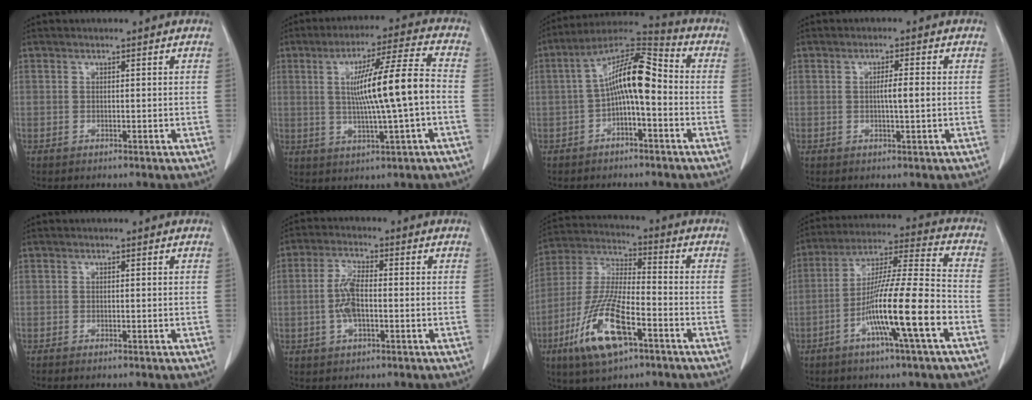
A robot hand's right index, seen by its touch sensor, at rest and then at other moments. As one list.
[{"total": 12.4, "force": [-0.2, -0.3, 12.4], "torque": [-0.210, 0.009, -0.001]}, {"total": 11.1, "force": [-0.9, 2.9, 10.6], "torque": [-0.193, 0.040, -0.018]}, {"total": 2.8, "force": [0.0, 0.1, 2.8], "torque": [-0.050, 0.000, -0.001]}, {"total": 0.7, "force": [-0.6, 0.0, 0.4], "torque": [-0.011, -0.002, -0.009]}, {"total": 5.4, "force": [-0.8, 1.8, 5.0], "torque": [-0.112, 0.006, -0.018]}, {"total": 14.7, "force": [-6.9, 3.8, 12.3], "torque": [-0.262, -0.014, -0.126]}, {"total": 15.7, "force": [-6.1, -0.3, 14.4], "torque": [-0.261, -0.004, -0.111]}]